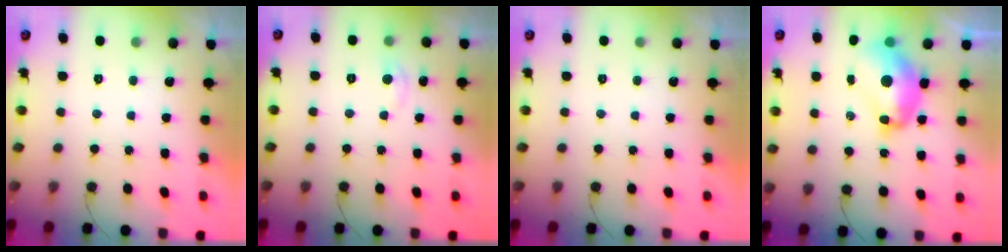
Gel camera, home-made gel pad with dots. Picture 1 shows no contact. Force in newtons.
{"total": 4.6, "press": 4.6, "slide": 0.7}
{"total": 0.0}
{"total": 13.2, "press": 13.2, "slide": 1.2}